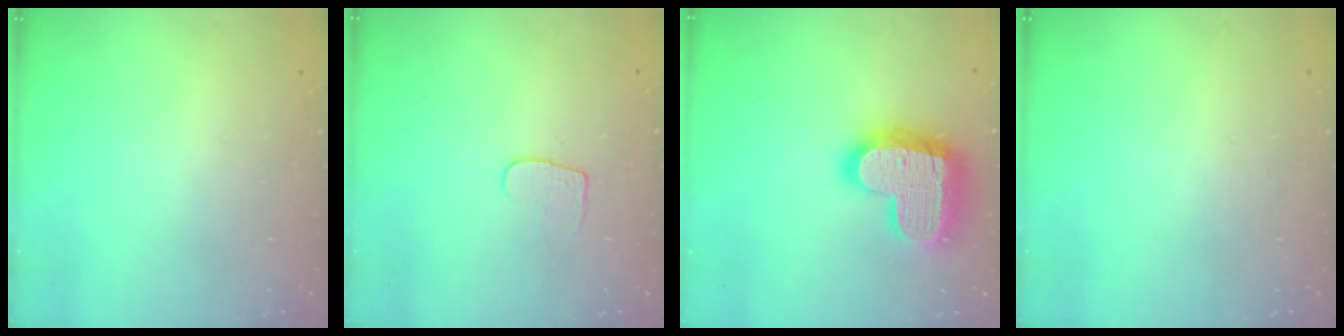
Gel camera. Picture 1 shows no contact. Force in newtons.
{"total": 4.3, "press": 4.3, "slide": 0.5}
{"total": 23.7, "press": 23.7, "slide": 1.6}
{"total": 0.0}